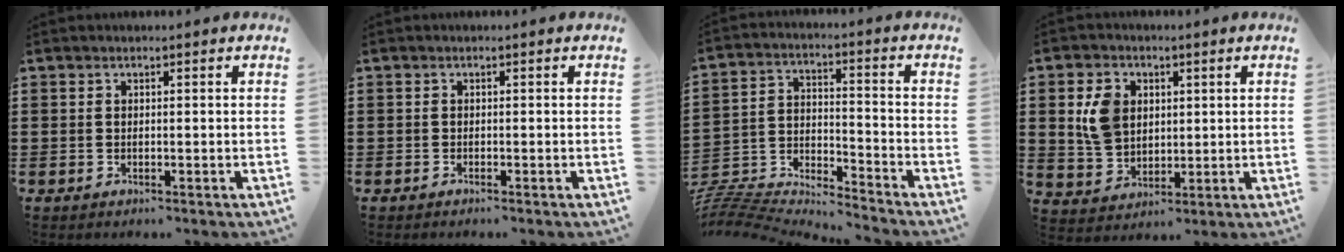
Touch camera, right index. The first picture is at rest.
{"total": 0.7, "force": [-0.7, -0.1, 0.0], "torque": [-0.002, -0.004, -0.014]}
{"total": 7.1, "force": [-7.0, 0.0, 0.7], "torque": [-0.033, -0.012, -0.149]}
{"total": 7.0, "force": [1.7, 5.5, 3.9], "torque": [-0.107, 0.014, 0.029]}